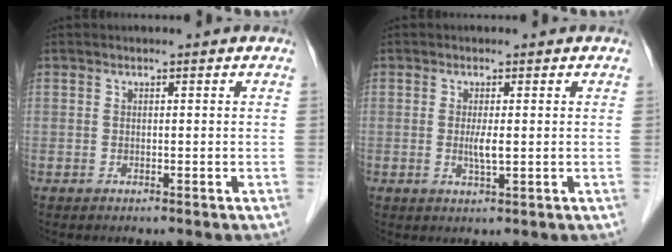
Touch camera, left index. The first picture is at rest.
{"total": 2.0, "force": [0.1, 0.3, 1.9], "torque": [-0.042, -0.004, 0.002]}